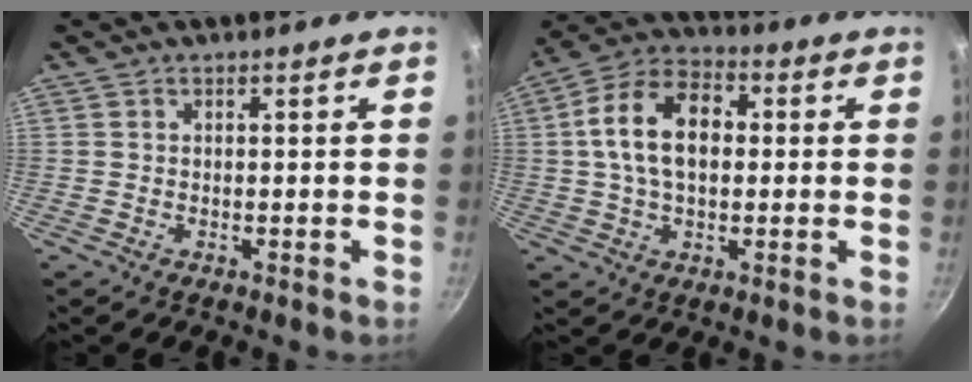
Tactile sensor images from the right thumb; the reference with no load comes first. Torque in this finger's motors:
{"motor_torque": [1.40, 1.98, 1.32, -0.13, 0.36]}